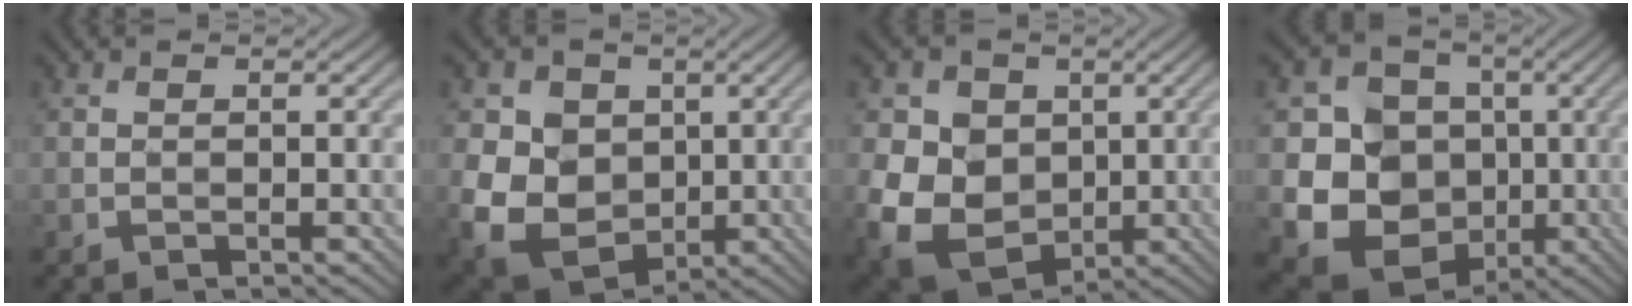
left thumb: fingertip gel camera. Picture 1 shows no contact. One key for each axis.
{"total": 10.5, "fx": 0.6, "fy": 8.7, "fz": 5.8, "tx": -0.153, "ty": -0.009, "tz": 0.010}
{"total": 11.4, "fx": 0.2, "fy": 9.4, "fz": 6.5, "tx": -0.166, "ty": -0.012, "tz": 0.002}
{"total": 12.7, "fx": -1.5, "fy": 11.5, "fz": 5.3, "tx": -0.135, "ty": -0.025, "tz": -0.042}